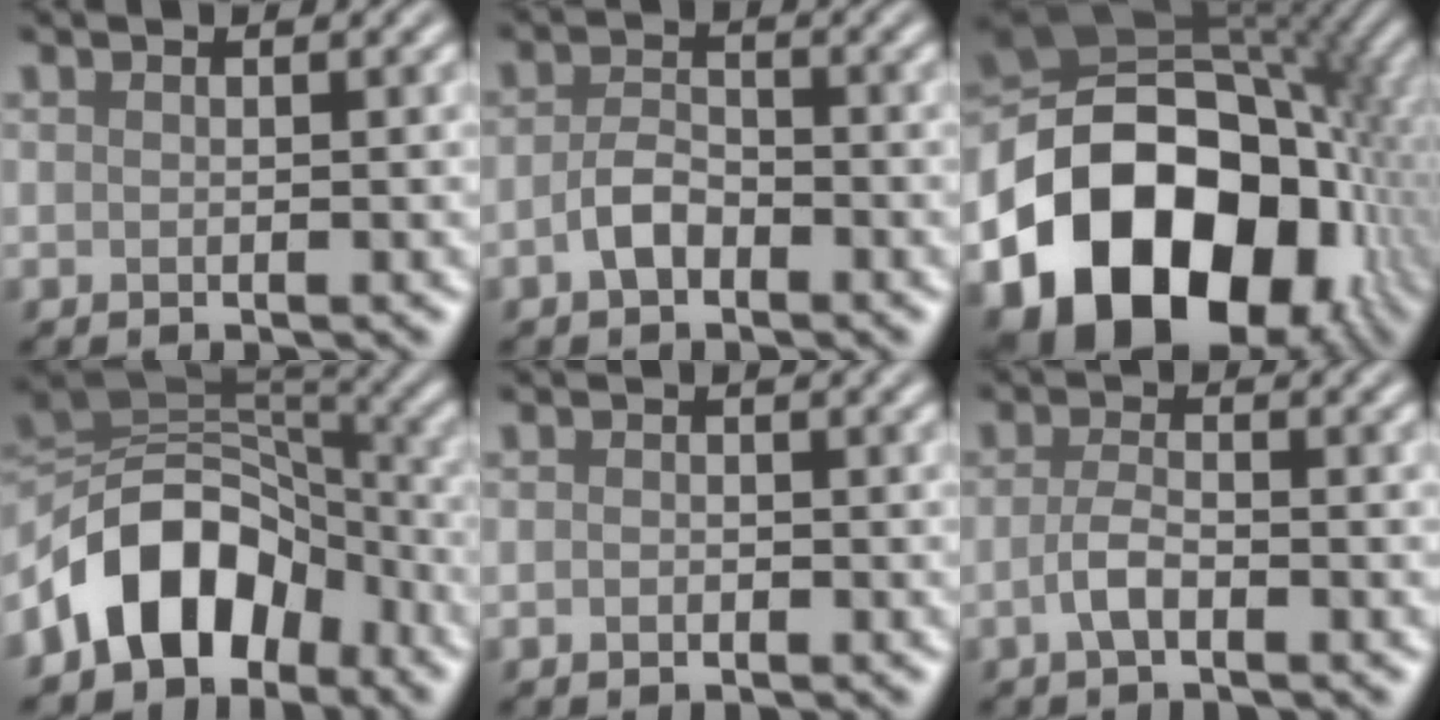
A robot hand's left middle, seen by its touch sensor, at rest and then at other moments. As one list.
[{"total": 2.5, "force": [-1.2, 1.5, 1.7], "torque": [-0.035, 0.005, -0.028]}, {"total": 20.1, "force": [-6.4, 14.7, 12.1], "torque": [-0.217, -0.025, -0.104]}, {"total": 10.0, "force": [-5.1, 6.5, 5.6], "torque": [-0.073, 0.016, -0.107]}, {"total": 0.8, "force": [-0.3, 0.5, 0.5], "torque": [-0.009, -0.001, -0.008]}, {"total": 2.2, "force": [-0.9, 0.8, 1.8], "torque": [-0.038, 0.003, -0.022]}]